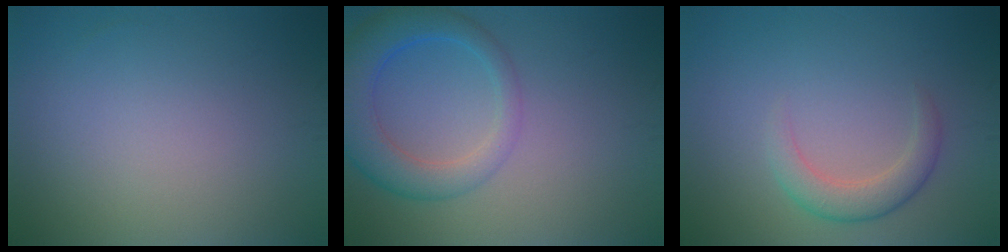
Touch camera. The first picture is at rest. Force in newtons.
{"total": 4.2, "press": 4.2, "slide": 0.2}
{"total": 2.9, "press": 2.9, "slide": 0.2}